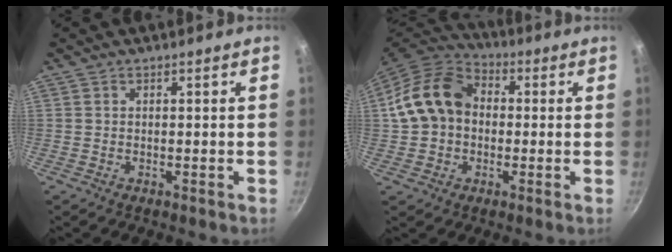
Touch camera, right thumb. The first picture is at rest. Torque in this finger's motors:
{"motor_torque": [0.77, 1.35, 0.76, -0.62, 0.14]}